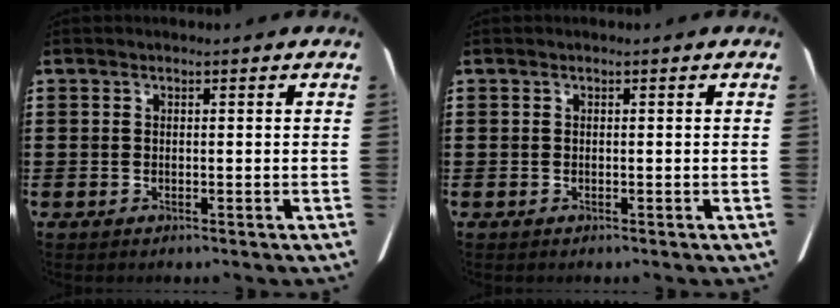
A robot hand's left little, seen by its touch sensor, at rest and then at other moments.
{"total": 0.0}